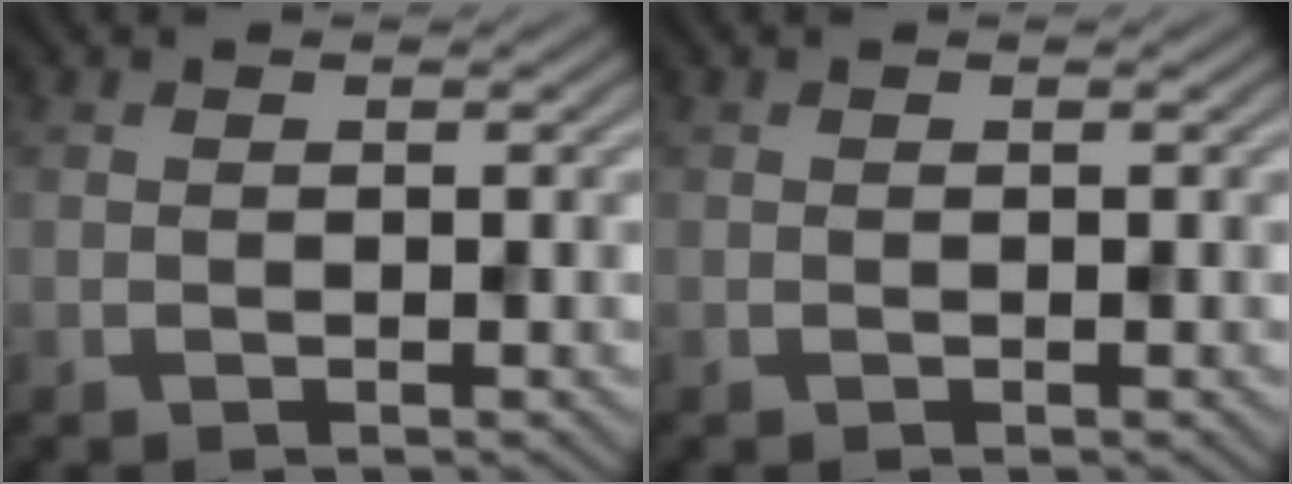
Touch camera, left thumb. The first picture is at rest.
{"total": 0.0}